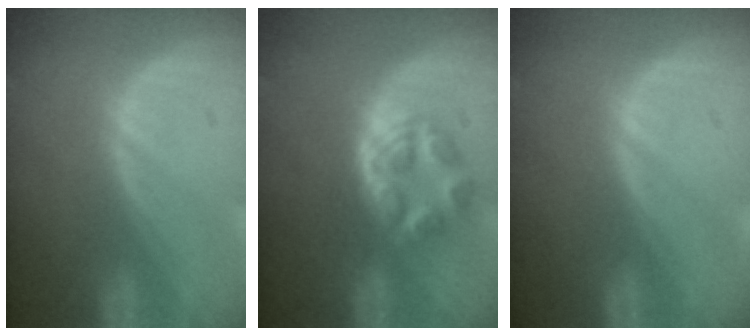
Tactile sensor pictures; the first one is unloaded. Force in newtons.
{"total": 6.3, "press": 5.3, "slide": 3.4}
{"total": 0.0}